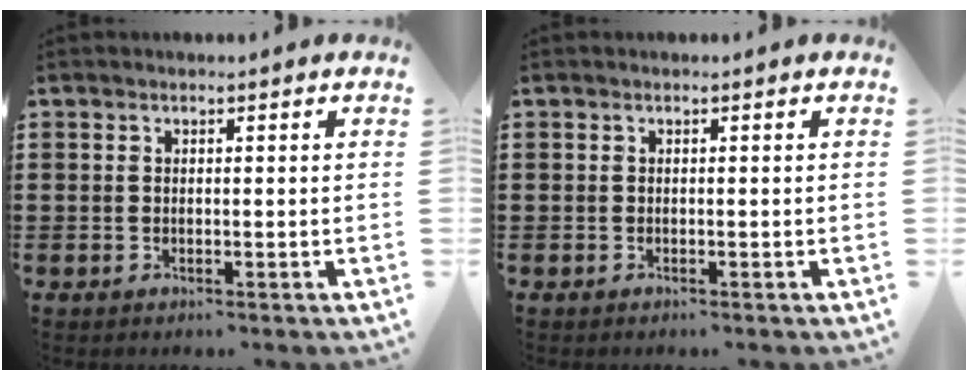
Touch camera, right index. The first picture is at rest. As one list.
[{"total": 0.0}]